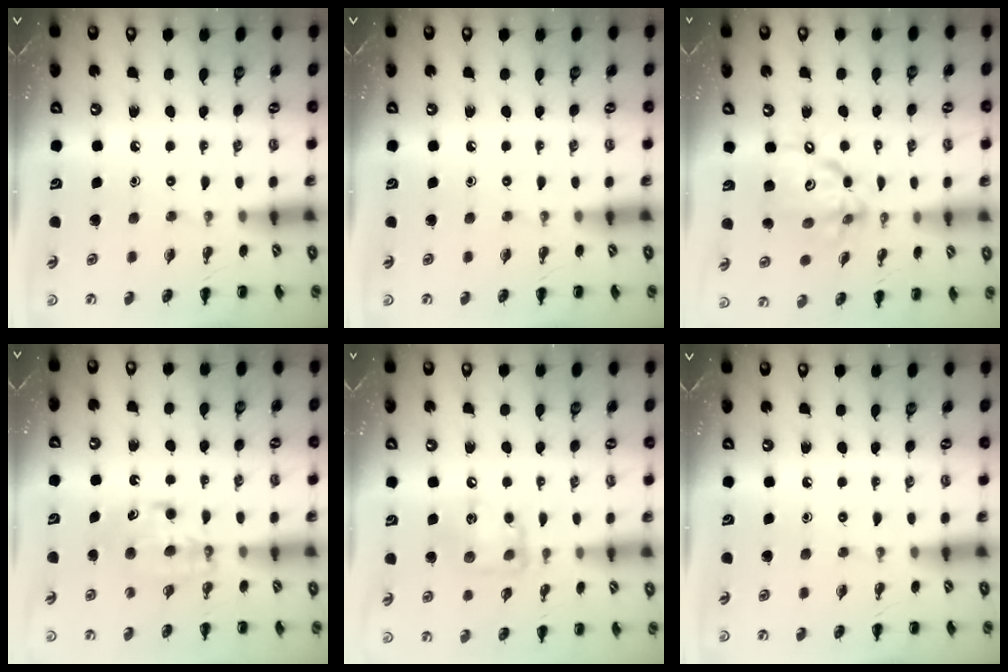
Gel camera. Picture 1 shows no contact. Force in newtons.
{"total": 0.0}
{"total": 13.3, "press": 12.9, "slide": 3.4}
{"total": 6.1, "press": 6.0, "slide": 1.0}
{"total": 10.5, "press": 10.5, "slide": 0.9}
{"total": 0.0}